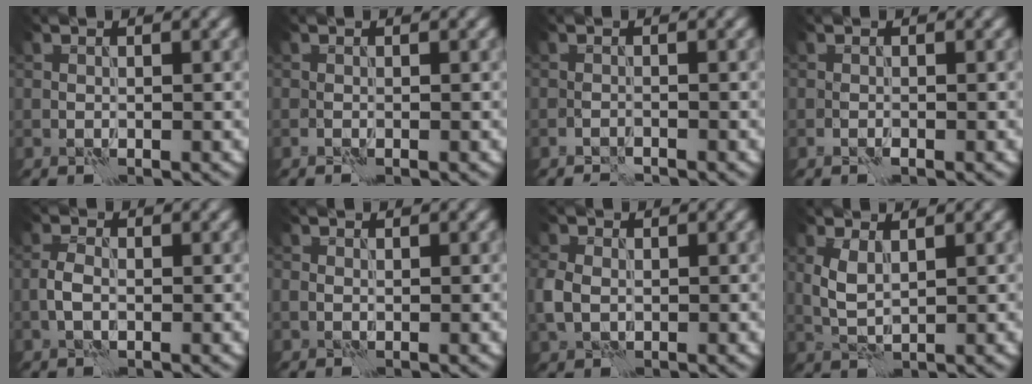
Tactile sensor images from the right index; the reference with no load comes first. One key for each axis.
{"total": 0.0}
{"total": 0.7, "fx": -0.7, "fy": -0.1, "fz": -0.2, "tx": 0.005, "ty": 0.002, "tz": -0.016}
{"total": 0.6, "fx": -0.4, "fy": 0.2, "fz": 0.4, "tx": -0.007, "ty": 0.003, "tz": -0.009}
{"total": 1.7, "fx": -0.2, "fy": 1.0, "fz": 1.3, "tx": -0.029, "ty": 0.003, "tz": -0.009}
{"total": 0.7, "fx": -0.1, "fy": 0.7, "fz": 0.2, "tx": -0.003, "ty": -0.001, "tz": -0.002}
{"total": 2.8, "fx": -0.3, "fy": 2.2, "fz": 1.7, "tx": -0.044, "ty": 0.002, "tz": -0.009}
{"total": 2.2, "fx": 1.1, "fy": 0.8, "fz": 1.7, "tx": -0.044, "ty": 0.002, "tz": 0.025}